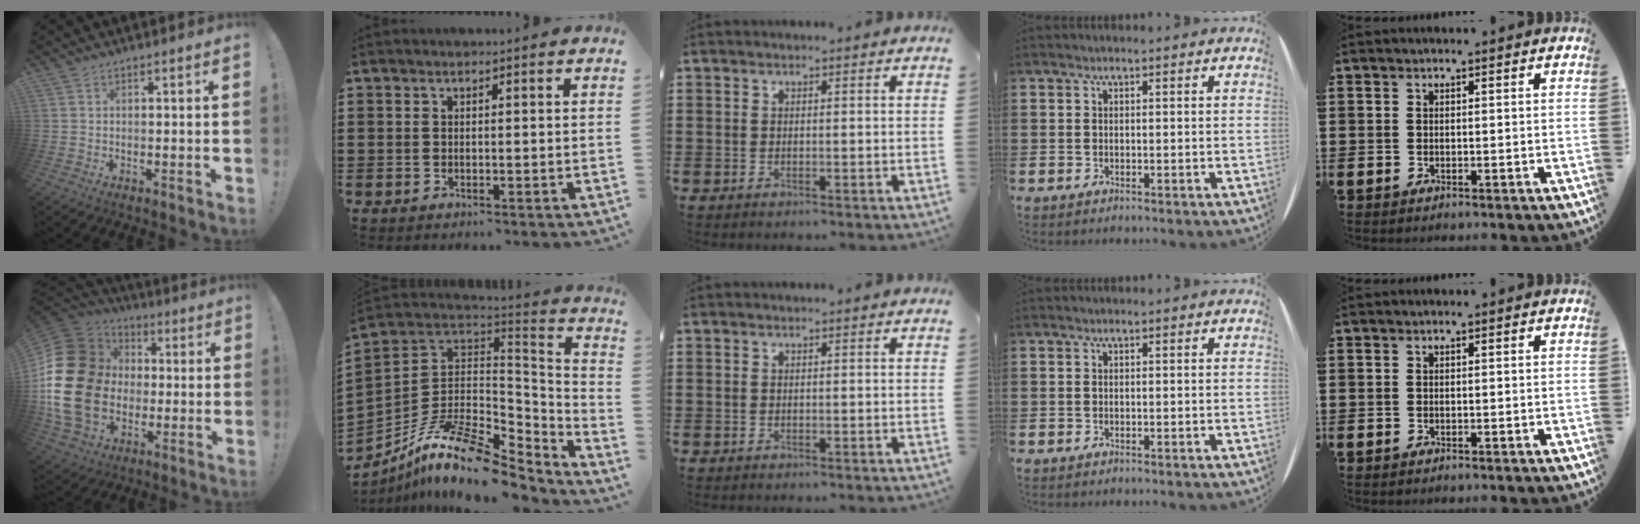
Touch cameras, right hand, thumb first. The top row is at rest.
{"thumb": {"total": 24.9, "force": [-1.5, 19.6, 15.2], "torque": [-0.308, 0.023, 0.004]}, "index": {"total": 14.9, "force": [-9.0, 6.2, 10.1], "torque": [-0.208, 0.027, -0.161]}}